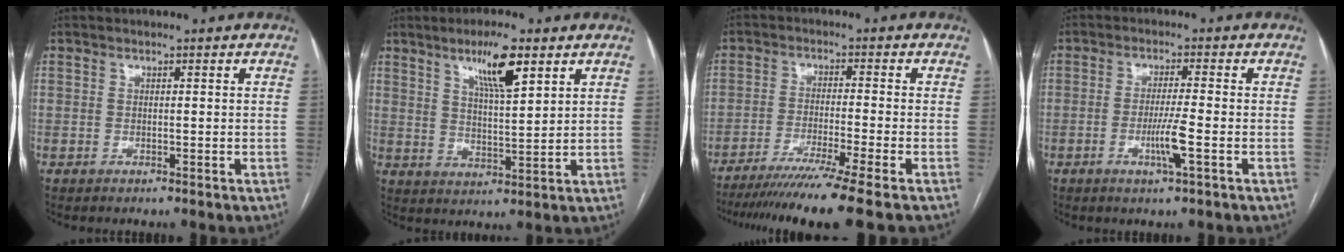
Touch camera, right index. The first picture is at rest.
{"total": 8.4, "force": [4.9, 1.2, 6.7], "torque": [-0.120, -0.003, 0.086]}
{"total": 12.9, "force": [-10.2, -2.6, 7.5], "torque": [-0.105, -0.038, -0.159]}
{"total": 4.8, "force": [-1.6, -0.4, 4.5], "torque": [-0.084, -0.010, -0.031]}